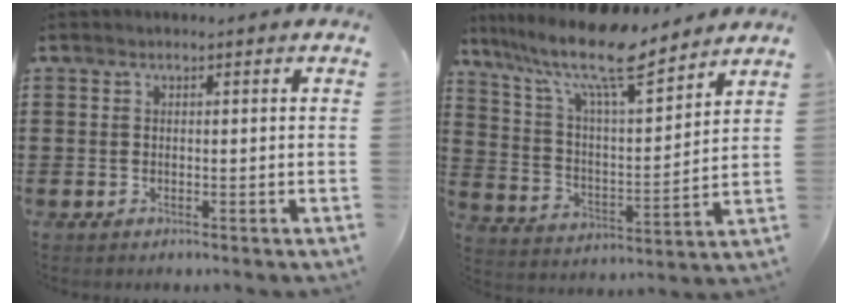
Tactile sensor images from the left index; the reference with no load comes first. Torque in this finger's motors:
{"motor_torque": [1.07, -1.06, 1.05, 0.21]}